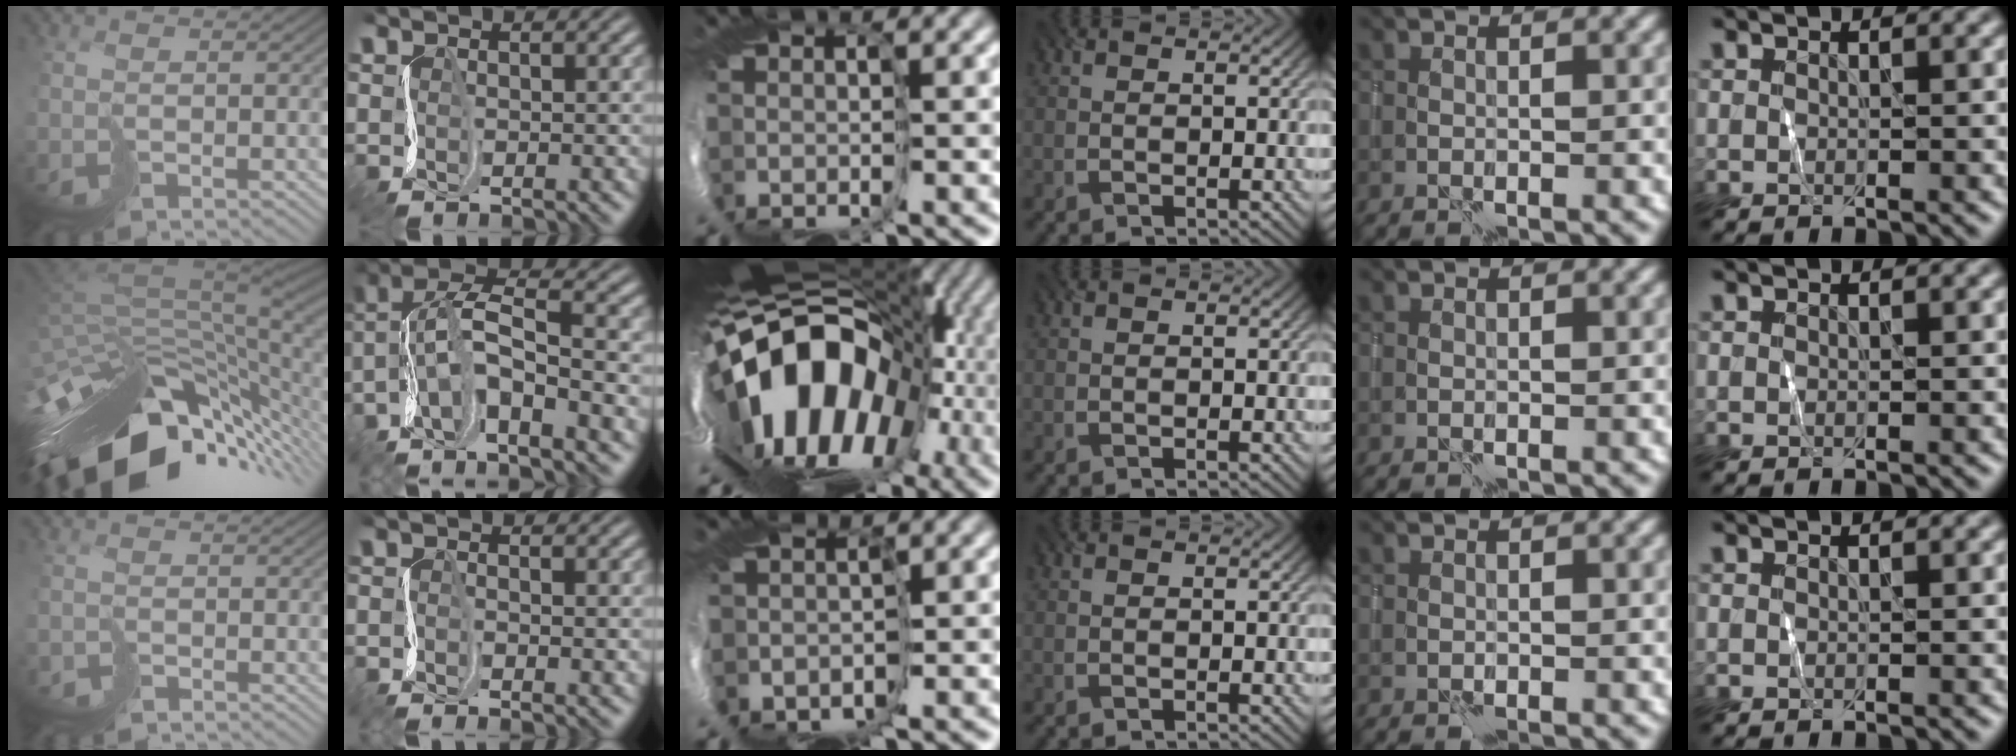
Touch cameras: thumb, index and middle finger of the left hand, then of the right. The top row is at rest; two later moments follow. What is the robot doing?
{"motion": "cut", "object": "tissue"}